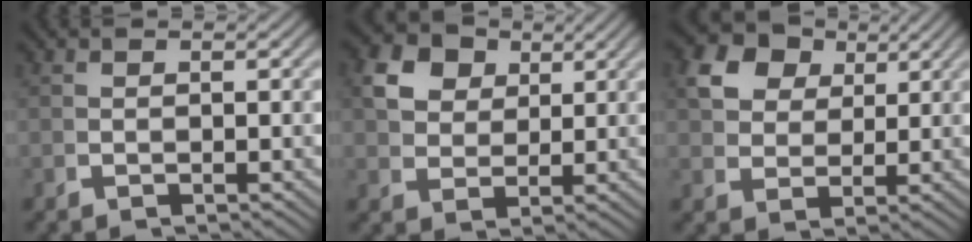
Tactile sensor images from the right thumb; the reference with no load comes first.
{"total": 7.1, "force": [3.0, 5.4, 3.5], "torque": [-0.081, -0.006, 0.057]}
{"total": 8.2, "force": [3.7, 6.0, 4.1], "torque": [-0.086, -0.002, 0.066]}